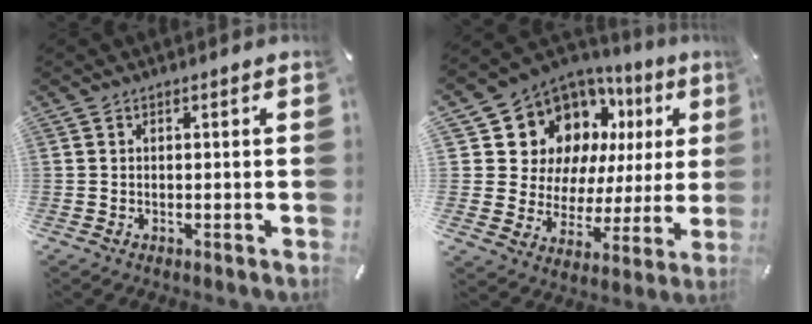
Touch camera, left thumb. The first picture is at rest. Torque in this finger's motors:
{"motor_torque": [2.51, 2.50, 1.64, -1.13, 0.10]}